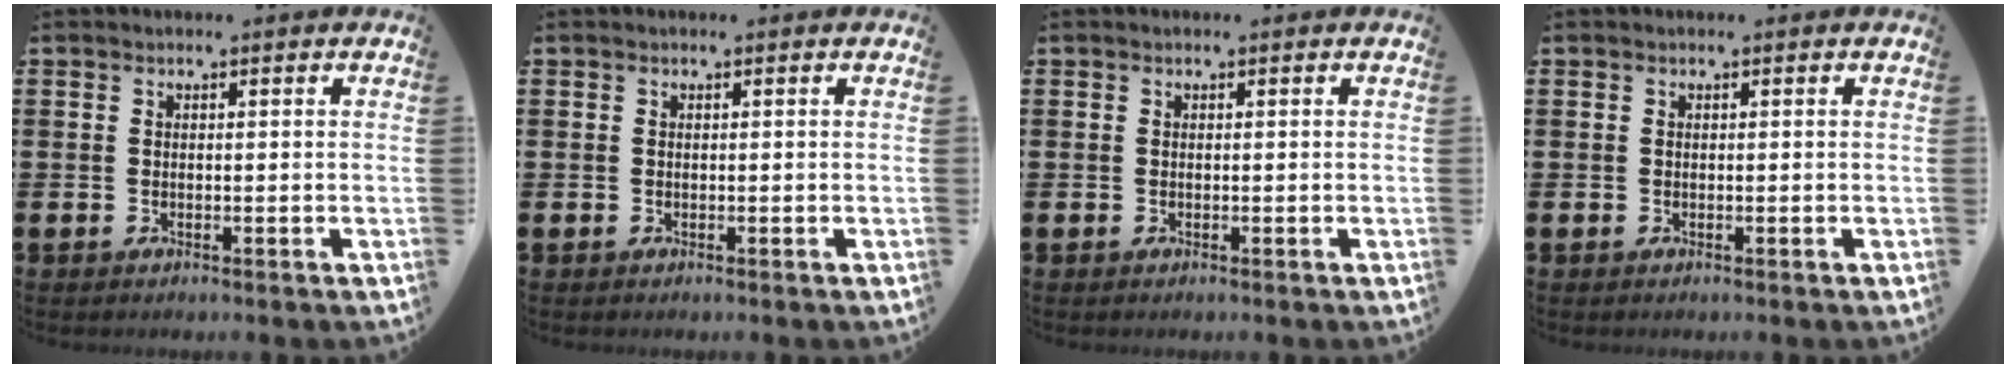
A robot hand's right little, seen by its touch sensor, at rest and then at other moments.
{"total": 0.0}
{"total": 0.0}
{"total": 0.0}